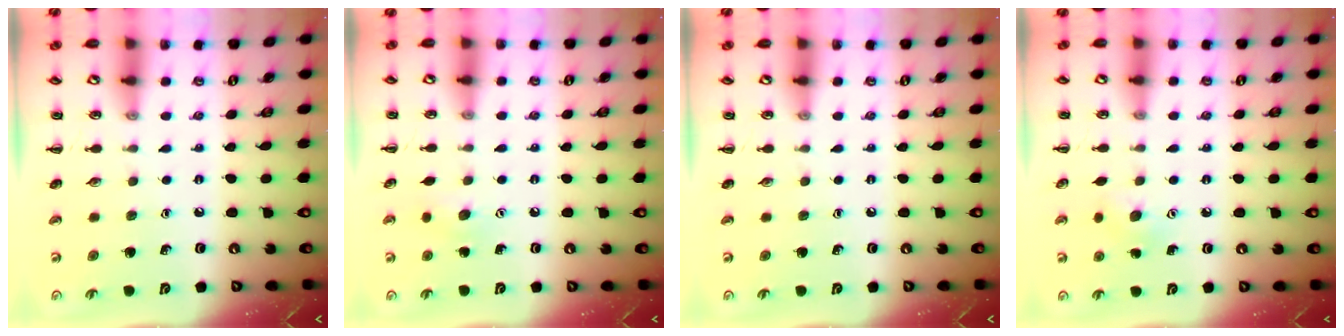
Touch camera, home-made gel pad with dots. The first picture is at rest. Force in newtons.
{"total": 6.2, "press": 6.1, "slide": 1.3}
{"total": 0.0}
{"total": 6.4, "press": 6.2, "slide": 1.4}